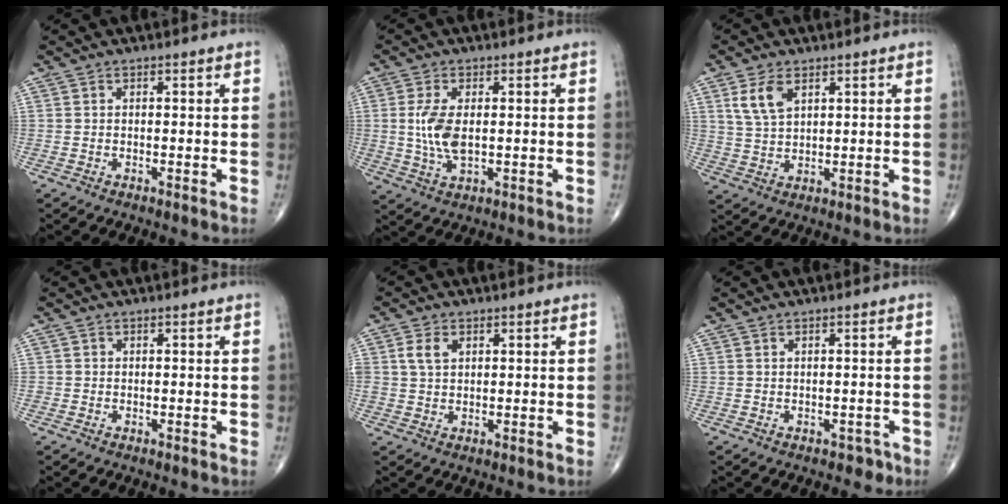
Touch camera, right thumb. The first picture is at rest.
{"total": 7.0, "force": [0.3, 3.3, 6.2], "torque": [-0.136, -0.007, 0.009]}
{"total": 6.0, "force": [2.8, 3.2, 4.2], "torque": [-0.079, -0.009, 0.063]}
{"total": 0.6, "force": [-0.1, 0.6, 0.0], "torque": [0.003, 0.004, -0.005]}
{"total": 3.8, "force": [1.3, 2.6, 2.4], "torque": [-0.042, 0.001, 0.027]}
{"total": 1.4, "force": [-0.6, 1.2, 0.5], "torque": [0.002, 0.004, -0.006]}